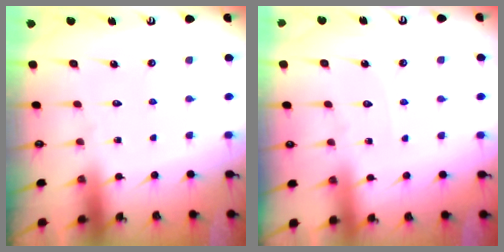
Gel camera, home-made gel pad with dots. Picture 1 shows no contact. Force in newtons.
{"total": 2.6, "press": 2.5, "slide": 0.4}